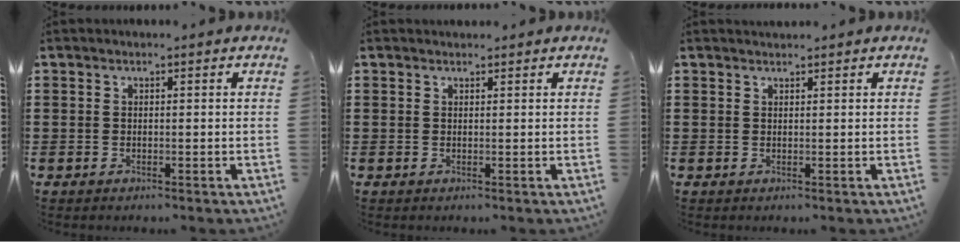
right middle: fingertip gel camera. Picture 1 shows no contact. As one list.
[{"total": 0.7, "force": [0.7, 0.3, -0.1], "torque": [0.008, -0.003, 0.011]}, {"total": 0.9, "force": [0.8, 0.2, -0.1], "torque": [0.000, 0.000, 0.016]}]